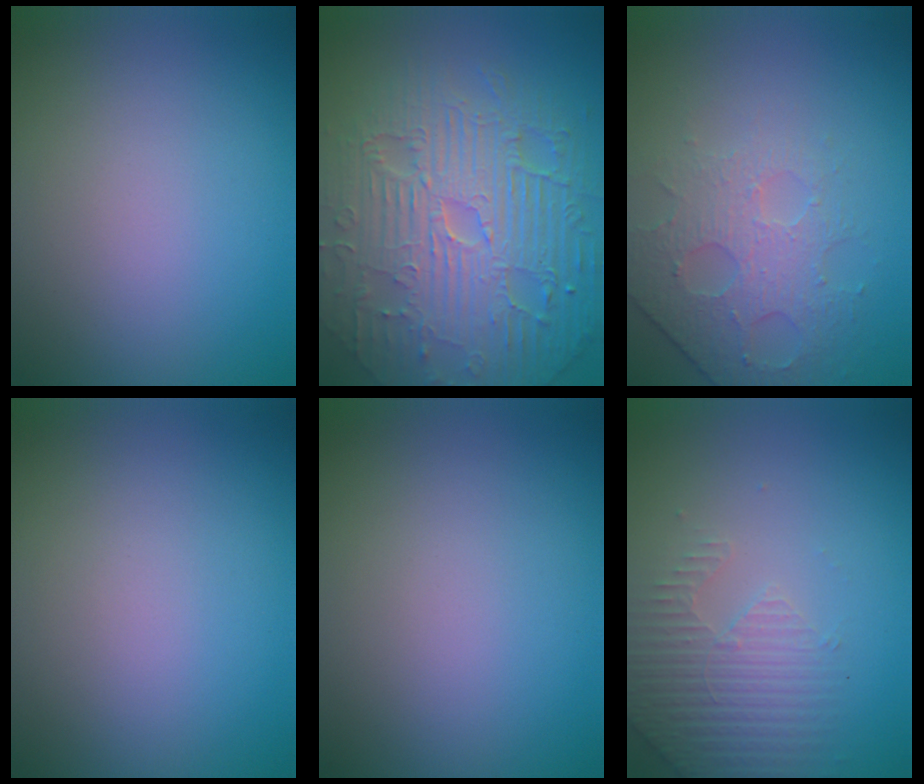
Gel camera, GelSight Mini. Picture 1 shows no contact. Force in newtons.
{"total": 11.4, "press": 7.4, "slide": 8.8}
{"total": 4.5, "press": 3.3, "slide": 3.0}
{"total": 0.0}
{"total": 0.0}
{"total": 3.5, "press": 3.4, "slide": 0.9}